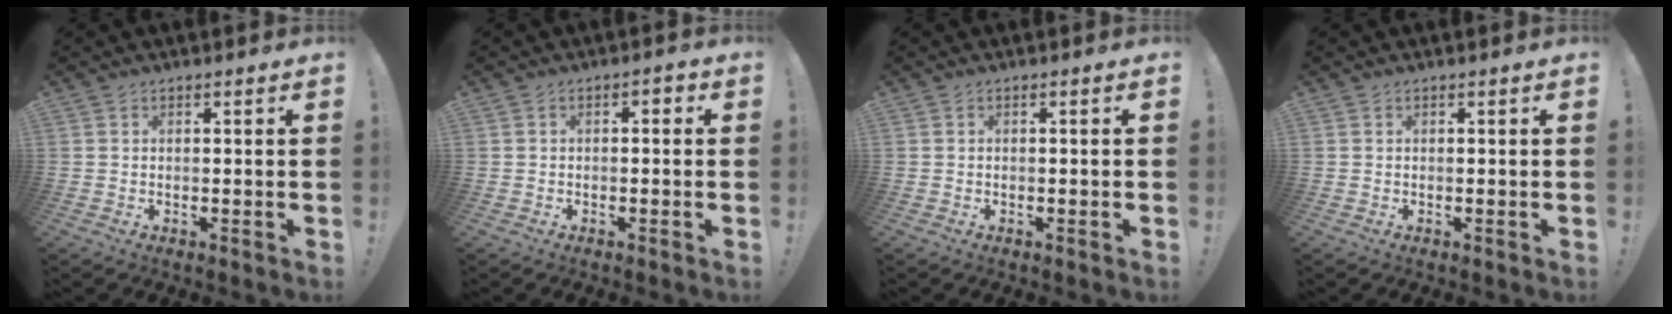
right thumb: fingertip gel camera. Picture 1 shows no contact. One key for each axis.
{"total": 1.8, "fx": -1.1, "fy": 0.9, "fz": 1.0, "tx": -0.008, "ty": 0.007, "tz": -0.023}
{"total": 0.0}
{"total": 0.0}